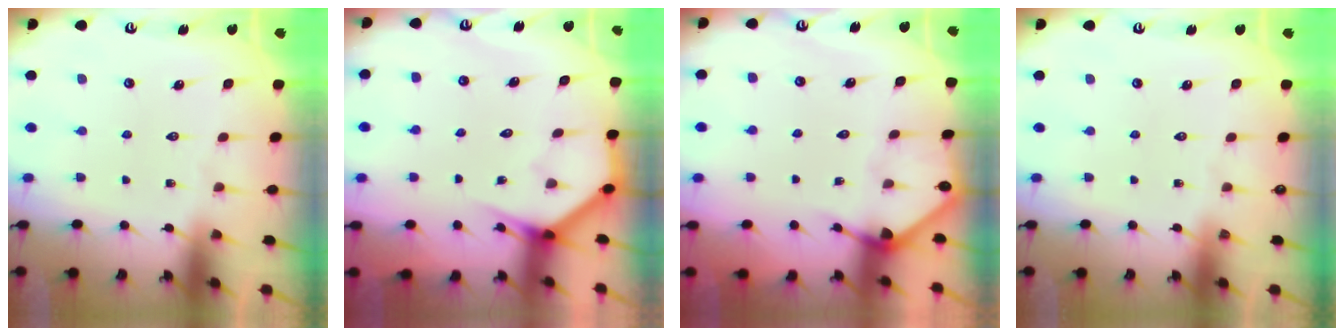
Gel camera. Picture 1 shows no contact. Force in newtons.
{"total": 3.9, "press": 3.9, "slide": 0.2}
{"total": 2.7, "press": 2.7, "slide": 0.1}
{"total": 0.0}